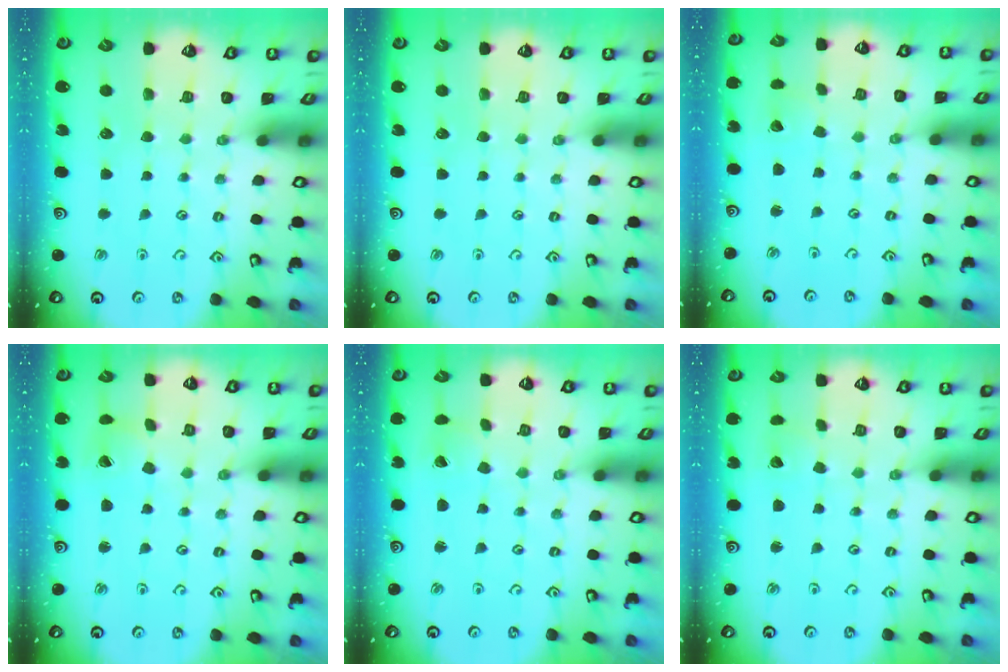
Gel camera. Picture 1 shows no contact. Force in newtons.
{"total": 0.0}
{"total": 2.3, "press": 2.3, "slide": 0.1}
{"total": 3.5, "press": 3.5, "slide": 0.5}
{"total": 0.9, "press": 0.9, "slide": 0.1}
{"total": 2.4, "press": 2.4, "slide": 0.2}